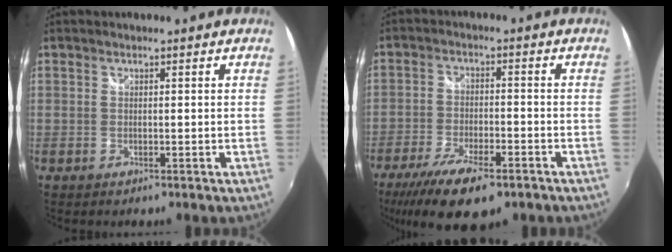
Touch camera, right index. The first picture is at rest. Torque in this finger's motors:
{"motor_torque": [1.04, -1.10, 0.72, 0.19]}